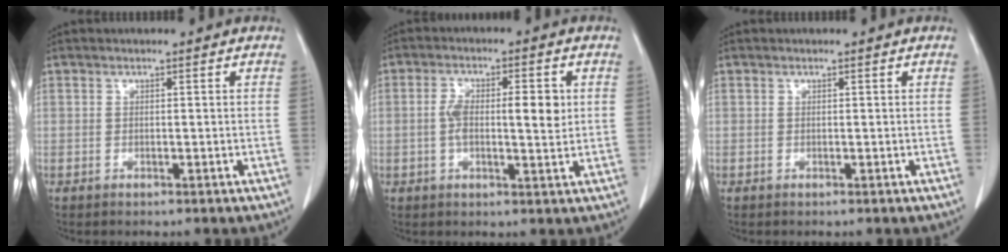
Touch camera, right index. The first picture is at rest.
{"total": 7.6, "force": [0.7, 2.4, 7.2], "torque": [-0.130, 0.011, 0.011]}
{"total": 0.0}